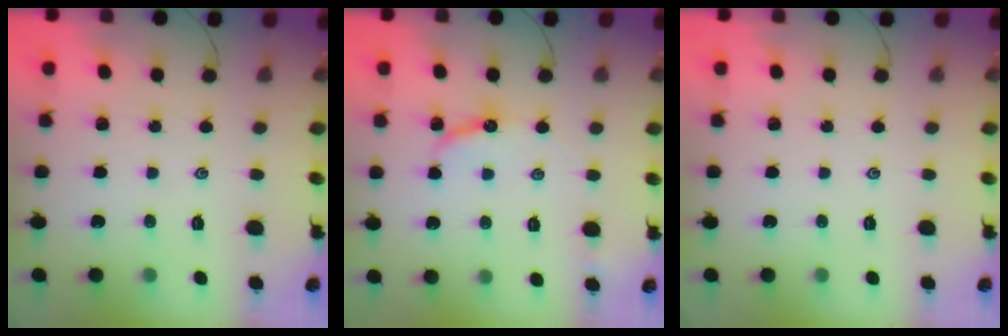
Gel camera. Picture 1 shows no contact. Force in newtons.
{"total": 7.2, "press": 7.2, "slide": 0.2}
{"total": 0.0}